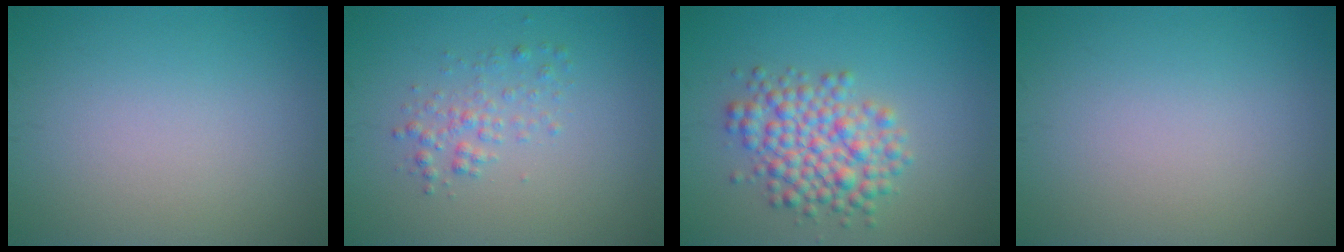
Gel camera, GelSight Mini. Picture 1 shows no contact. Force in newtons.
{"total": 1.8, "press": 1.8, "slide": 0.0}
{"total": 5.1, "press": 5.1, "slide": 0.2}
{"total": 0.0}